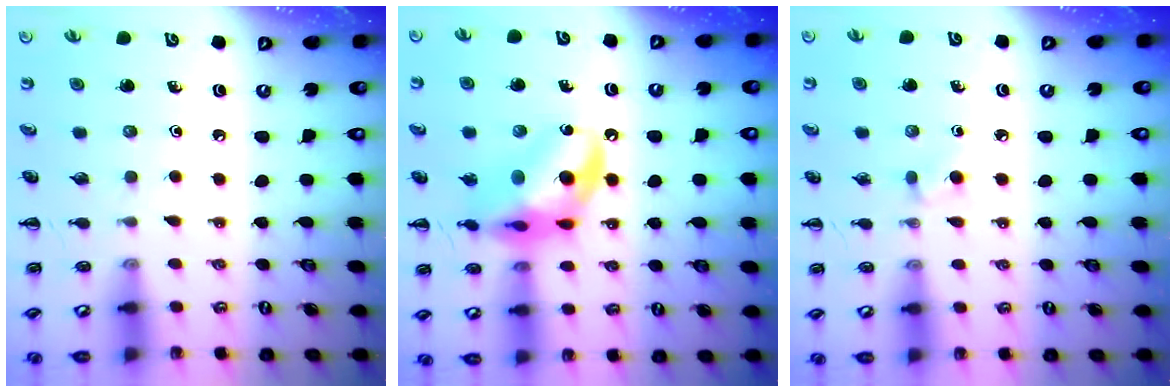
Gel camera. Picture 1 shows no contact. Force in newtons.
{"total": 14.1, "press": 13.7, "slide": 3.3}
{"total": 1.9, "press": 1.6, "slide": 1.0}